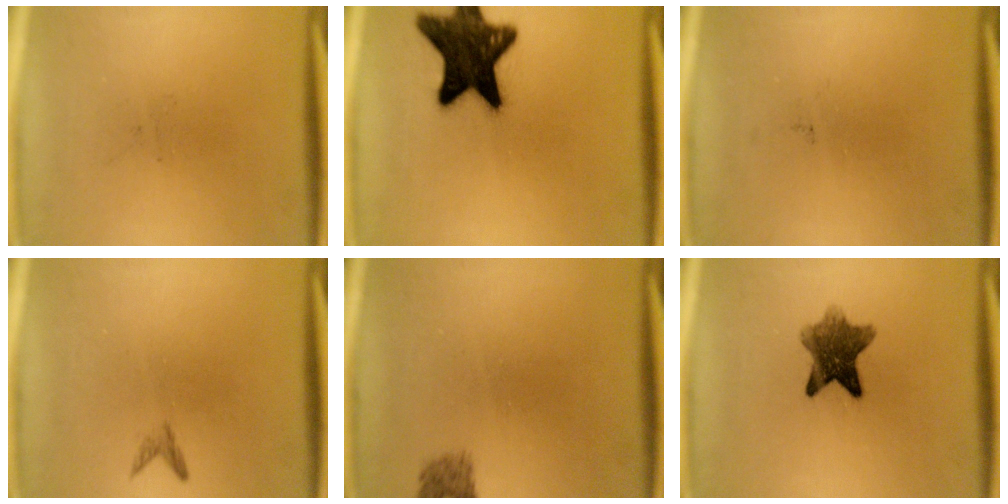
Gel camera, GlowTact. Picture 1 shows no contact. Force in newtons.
{"total": 17.7}
{"total": 0.0}
{"total": 0.8}
{"total": 1.8}
{"total": 7.9}